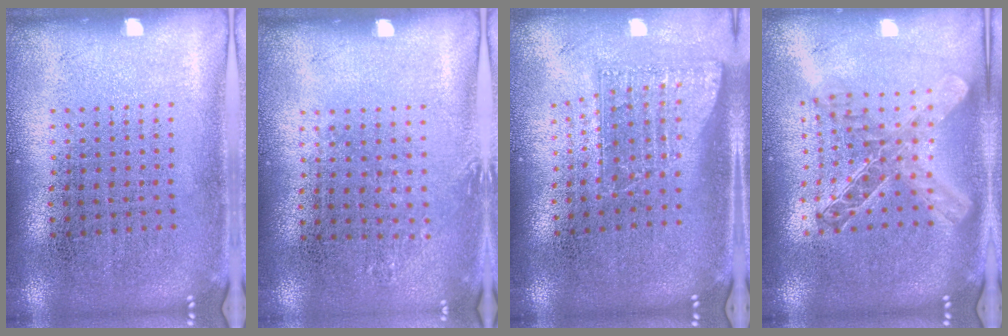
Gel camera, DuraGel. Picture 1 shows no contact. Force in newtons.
{"total": 0.7, "press": 0.7, "slide": 0.2}
{"total": 1.8, "press": 1.3, "slide": 1.2}
{"total": 2.0, "press": 1.7, "slide": 1.0}